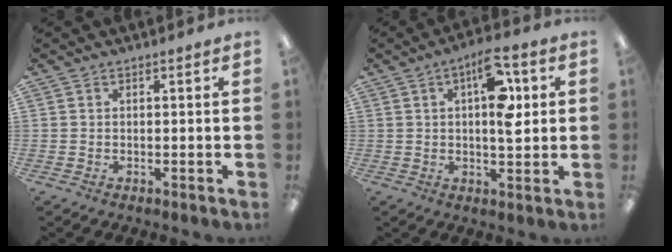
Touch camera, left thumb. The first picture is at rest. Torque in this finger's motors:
{"motor_torque": [1.06, 0.47, -0.36, 0.06, 0.06]}